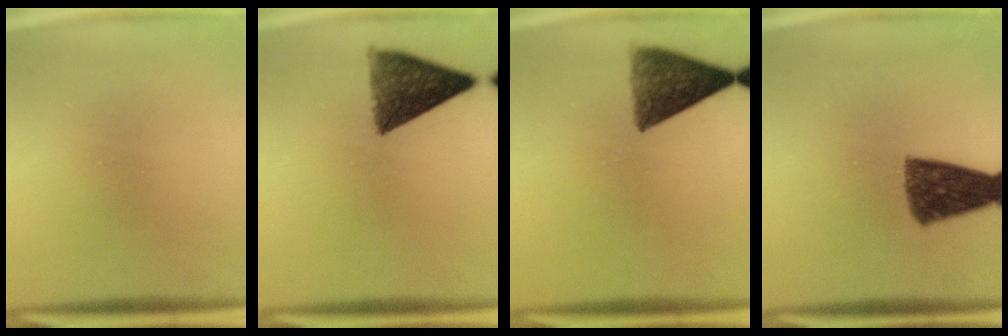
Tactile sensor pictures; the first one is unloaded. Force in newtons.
{"total": 9.5}
{"total": 8.9}
{"total": 9.7}